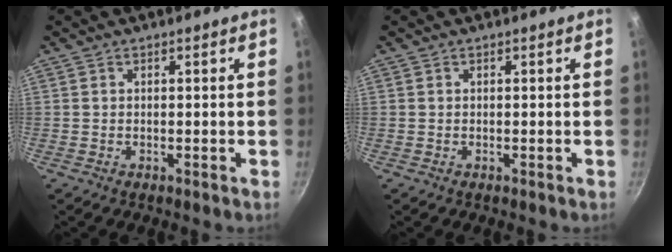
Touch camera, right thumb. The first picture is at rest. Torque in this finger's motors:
{"motor_torque": [-0.22, 0.22, -0.03, 0.04, 0.00]}